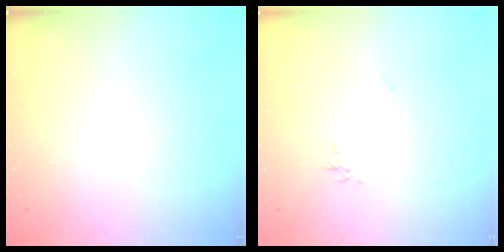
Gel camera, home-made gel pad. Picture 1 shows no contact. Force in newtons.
{"total": 4.9, "press": 4.9, "slide": 0.6}